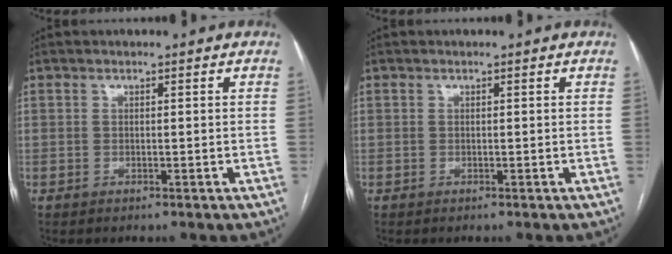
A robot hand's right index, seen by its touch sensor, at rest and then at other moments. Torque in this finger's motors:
{"motor_torque": [0.00, 0.00, 0.00, 0.00]}